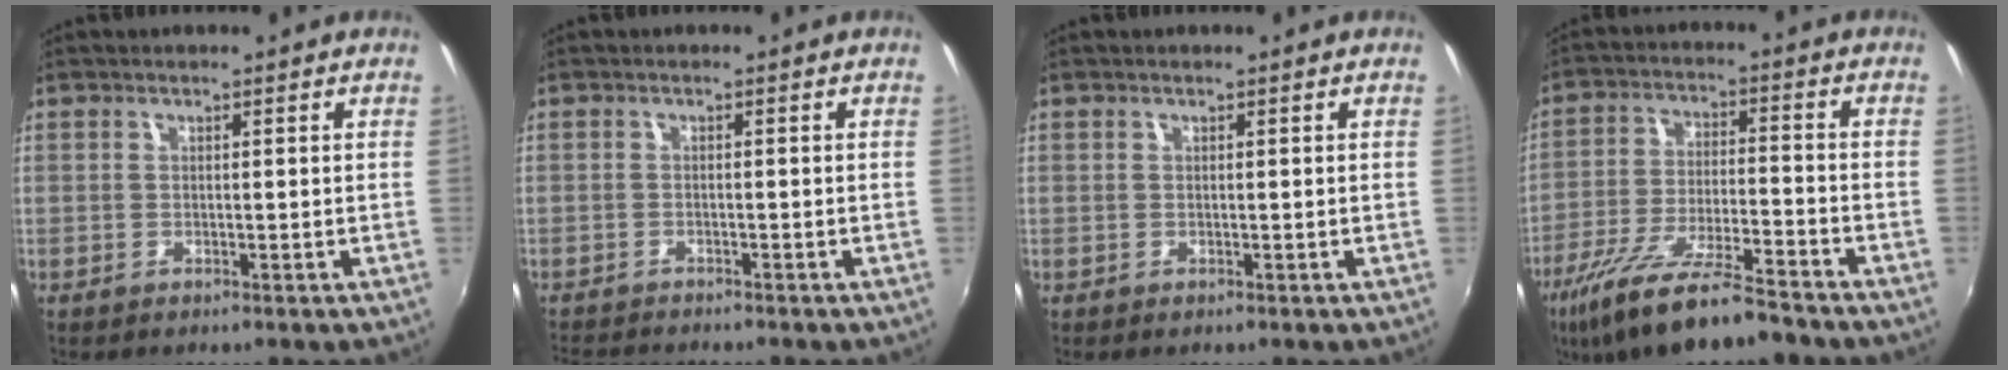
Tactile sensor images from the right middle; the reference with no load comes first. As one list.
[{"total": 5.0, "force": [-4.8, 0.1, 1.6], "torque": [-0.044, -0.019, -0.083]}, {"total": 0.0}, {"total": 16.1, "force": [-12.7, 2.6, 9.6], "torque": [-0.198, -0.035, -0.221]}]